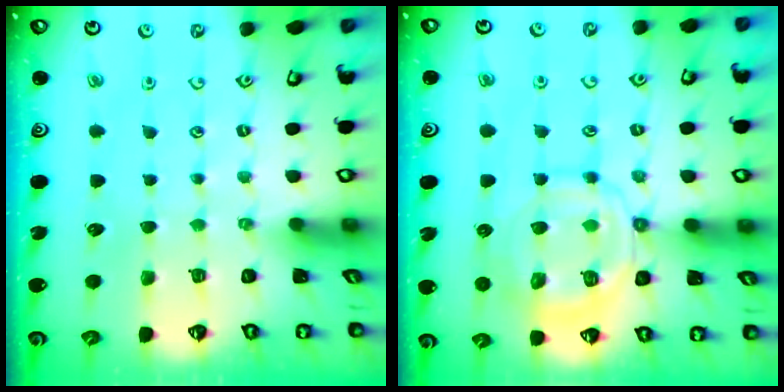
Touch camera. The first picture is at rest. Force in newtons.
{"total": 10.2, "press": 10.1, "slide": 1.3}